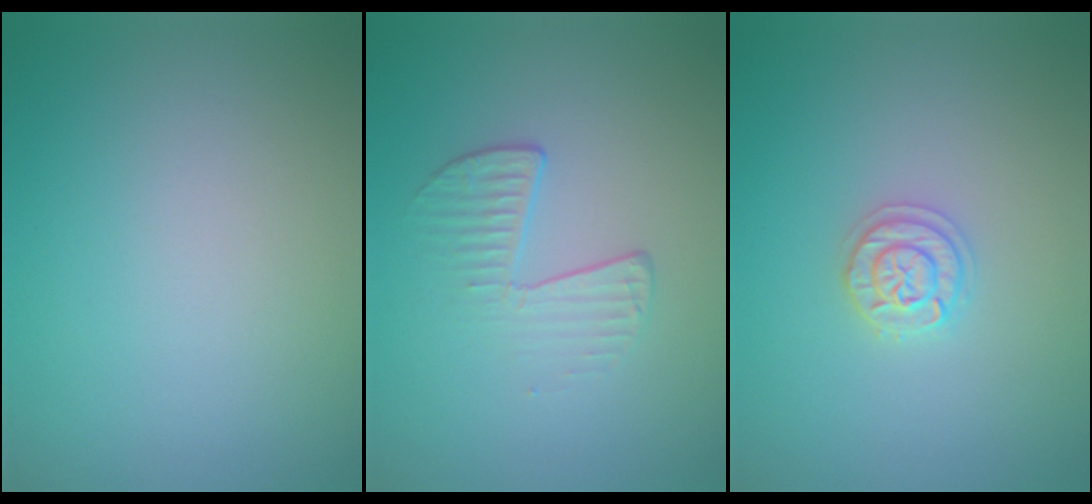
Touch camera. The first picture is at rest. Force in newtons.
{"total": 2.1, "press": 1.0, "slide": 1.8}
{"total": 2.0, "press": 1.9, "slide": 0.3}